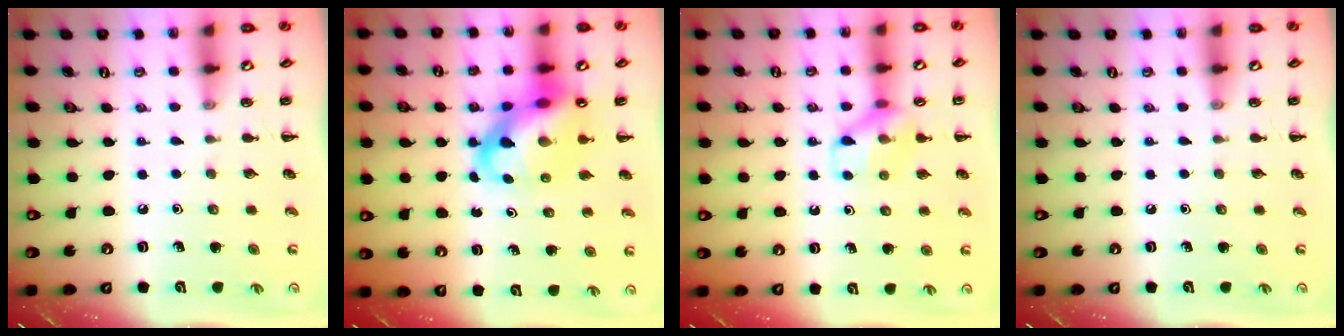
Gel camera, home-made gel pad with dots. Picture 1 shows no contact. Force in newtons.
{"total": 14.4, "press": 13.9, "slide": 3.9}
{"total": 11.3, "press": 11.2, "slide": 0.8}
{"total": 0.0}